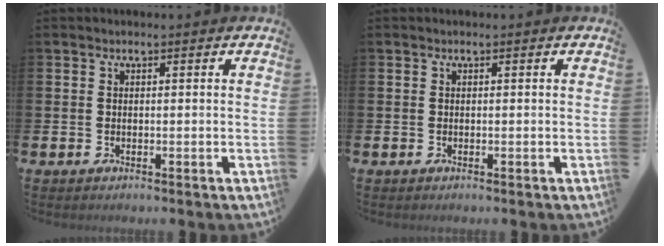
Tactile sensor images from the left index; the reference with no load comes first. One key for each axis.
{"total": 0.0}